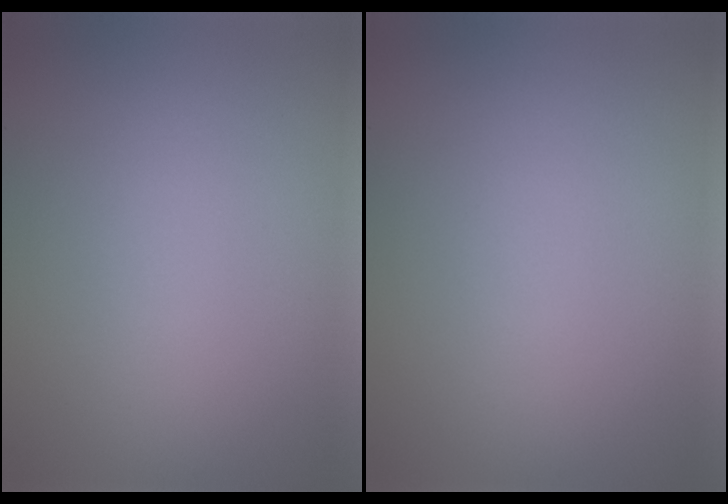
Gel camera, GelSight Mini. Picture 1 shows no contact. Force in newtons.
{"total": 0.0}